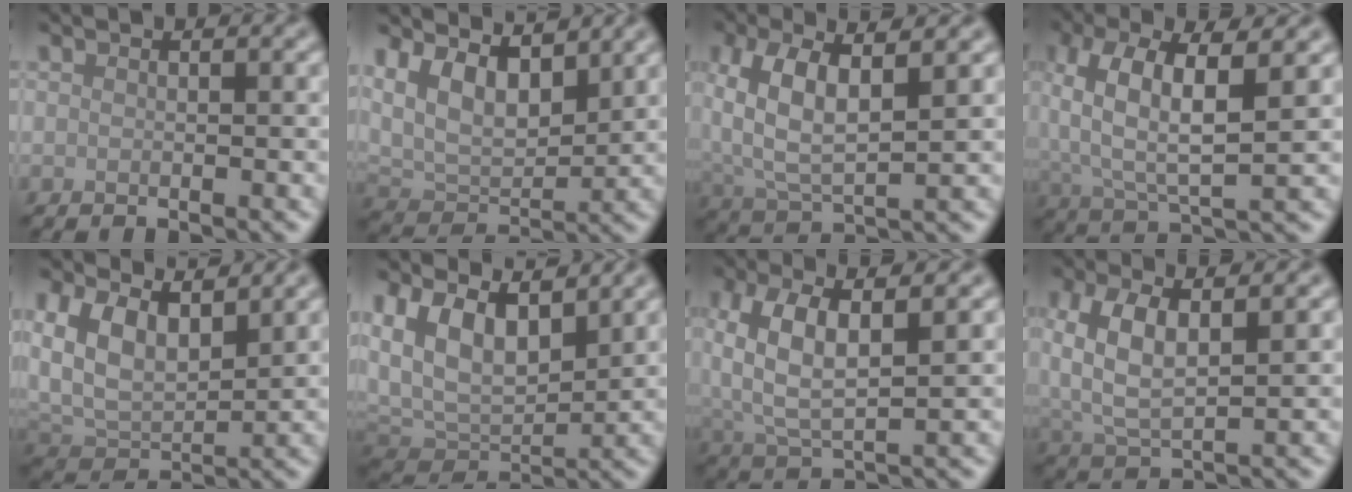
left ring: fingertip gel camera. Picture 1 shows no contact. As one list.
[{"total": 7.1, "force": [3.6, 3.9, 4.7], "torque": [-0.093, 0.000, 0.062]}, {"total": 7.3, "force": [2.3, 3.4, 6.0], "torque": [-0.131, 0.006, 0.037]}, {"total": 8.5, "force": [2.2, 3.5, 7.5], "torque": [-0.157, 0.006, 0.030]}, {"total": 7.3, "force": [3.3, 4.3, 4.9], "torque": [-0.096, -0.002, 0.058]}, {"total": 8.7, "force": [3.5, 5.1, 6.1], "torque": [-0.119, -0.006, 0.064]}, {"total": 6.6, "force": [1.7, 2.9, 5.7], "torque": [-0.124, 0.006, 0.026]}, {"total": 5.7, "force": [1.8, 2.7, 4.7], "torque": [-0.100, 0.005, 0.030]}]